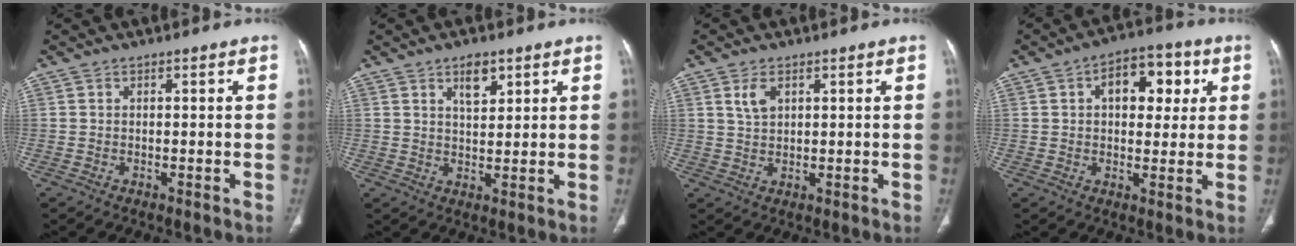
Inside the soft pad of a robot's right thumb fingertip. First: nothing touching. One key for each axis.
{"total": 4.9, "fx": 2.8, "fy": 2.2, "fz": 3.3, "tx": -0.042, "ty": -0.018, "tz": 0.048}
{"total": 3.5, "fx": 1.6, "fy": 2.0, "fz": 2.4, "tx": -0.044, "ty": -0.006, "tz": 0.037}
{"total": 11.1, "fx": 3.3, "fy": 6.6, "fz": 8.3, "tx": -0.076, "ty": 0.010, "tz": 0.043}